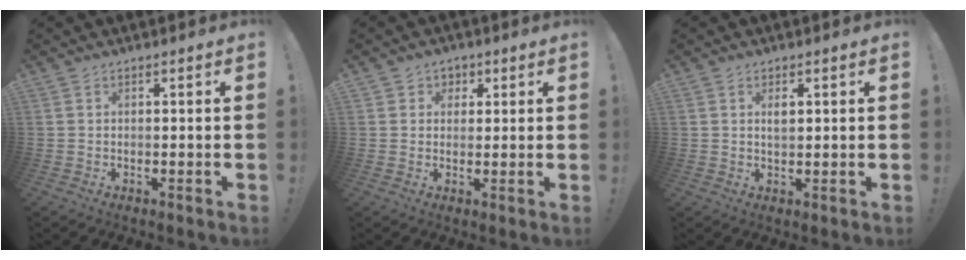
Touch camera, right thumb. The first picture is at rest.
{"total": 3.4, "force": [0.9, 3.3, 0.5], "torque": [0.002, -0.005, 0.013]}
{"total": 2.2, "force": [0.7, 1.2, 1.8], "torque": [-0.027, -0.001, 0.009]}